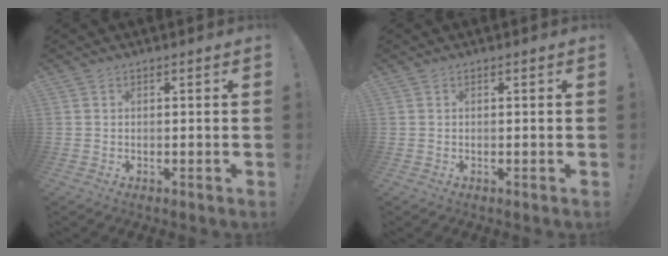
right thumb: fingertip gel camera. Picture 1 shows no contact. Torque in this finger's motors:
{"motor_torque": [-0.04, -0.03, 0.00, 0.00, 0.00]}